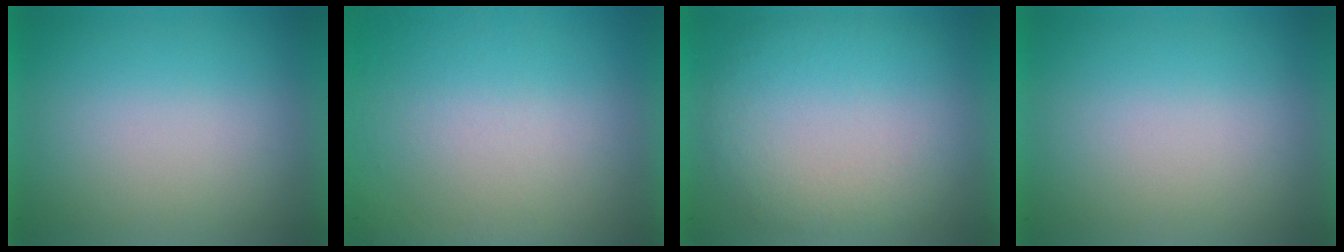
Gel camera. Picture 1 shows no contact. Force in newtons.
{"total": 5.4}
{"total": 2.2}
{"total": 0.0}